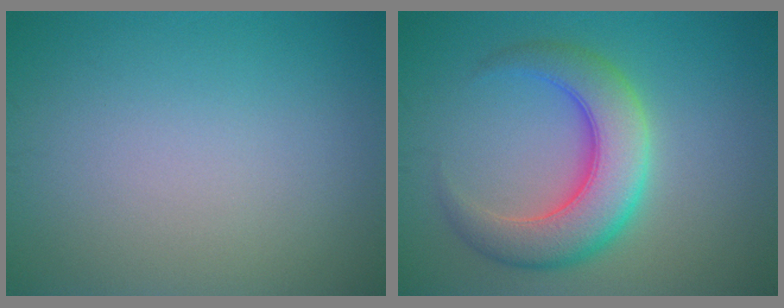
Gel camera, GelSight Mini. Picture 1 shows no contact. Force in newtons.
{"total": 7.0, "press": 7.0, "slide": 0.2}